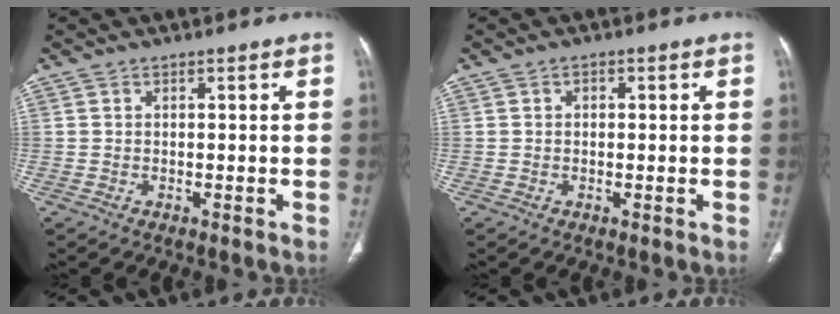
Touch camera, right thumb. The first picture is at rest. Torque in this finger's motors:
{"motor_torque": [-0.25, -0.22, -0.09, -0.11, 0.06]}